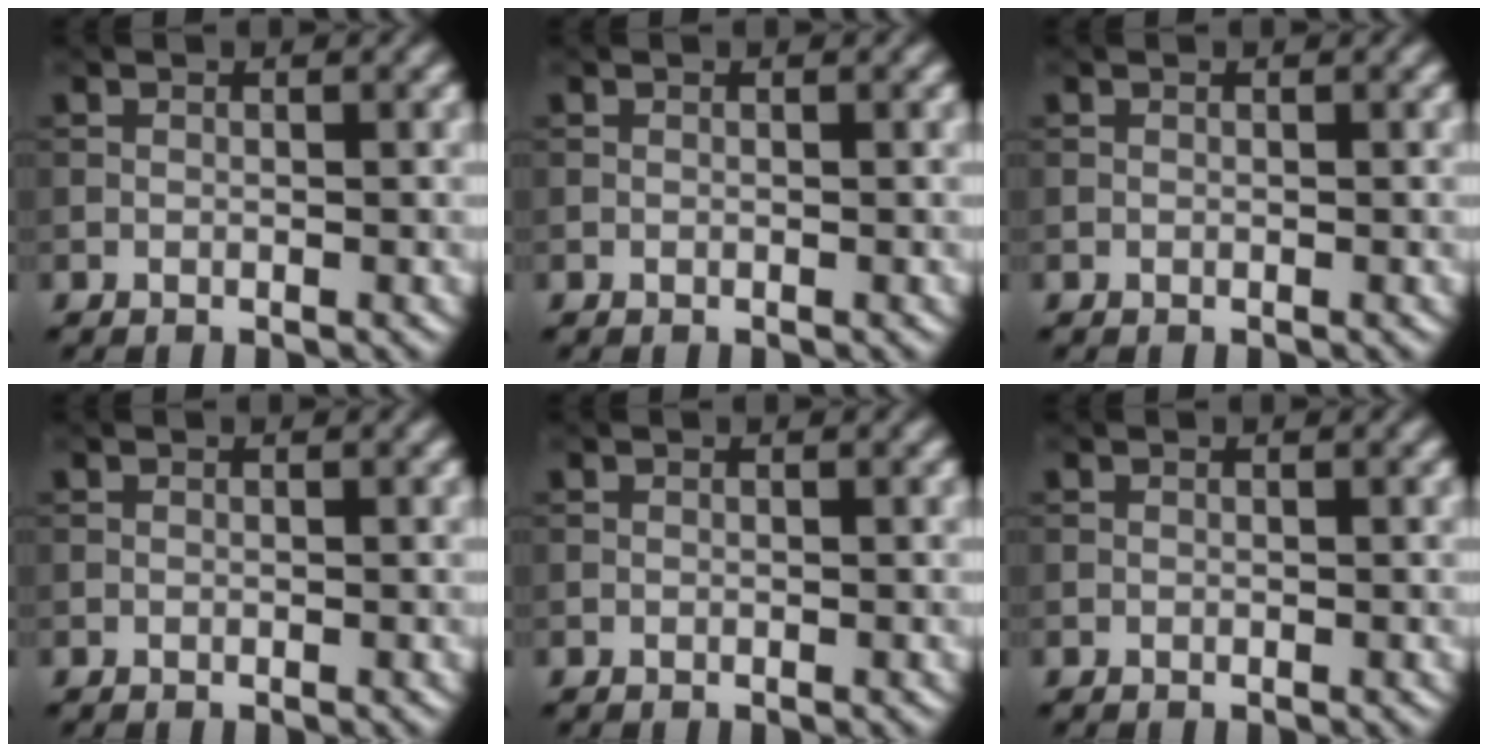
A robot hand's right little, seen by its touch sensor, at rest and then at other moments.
{"total": 0.0}
{"total": 0.0}
{"total": 0.0}
{"total": 0.0}
{"total": 0.0}